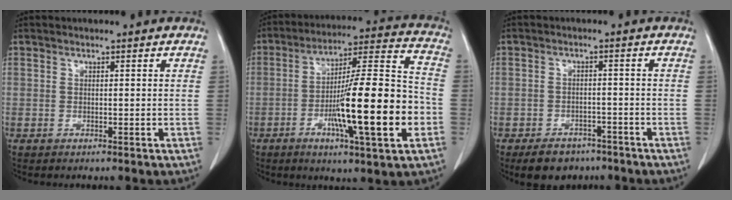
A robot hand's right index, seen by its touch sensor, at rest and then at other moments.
{"total": 19.7, "force": [-5.3, 1.6, 18.9], "torque": [-0.295, 0.002, -0.082]}
{"total": 6.3, "force": [-4.7, 3.6, 1.9], "torque": [-0.028, 0.004, -0.069]}